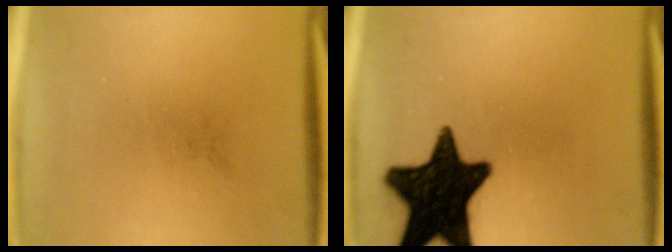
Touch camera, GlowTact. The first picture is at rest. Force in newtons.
{"total": 18.4}